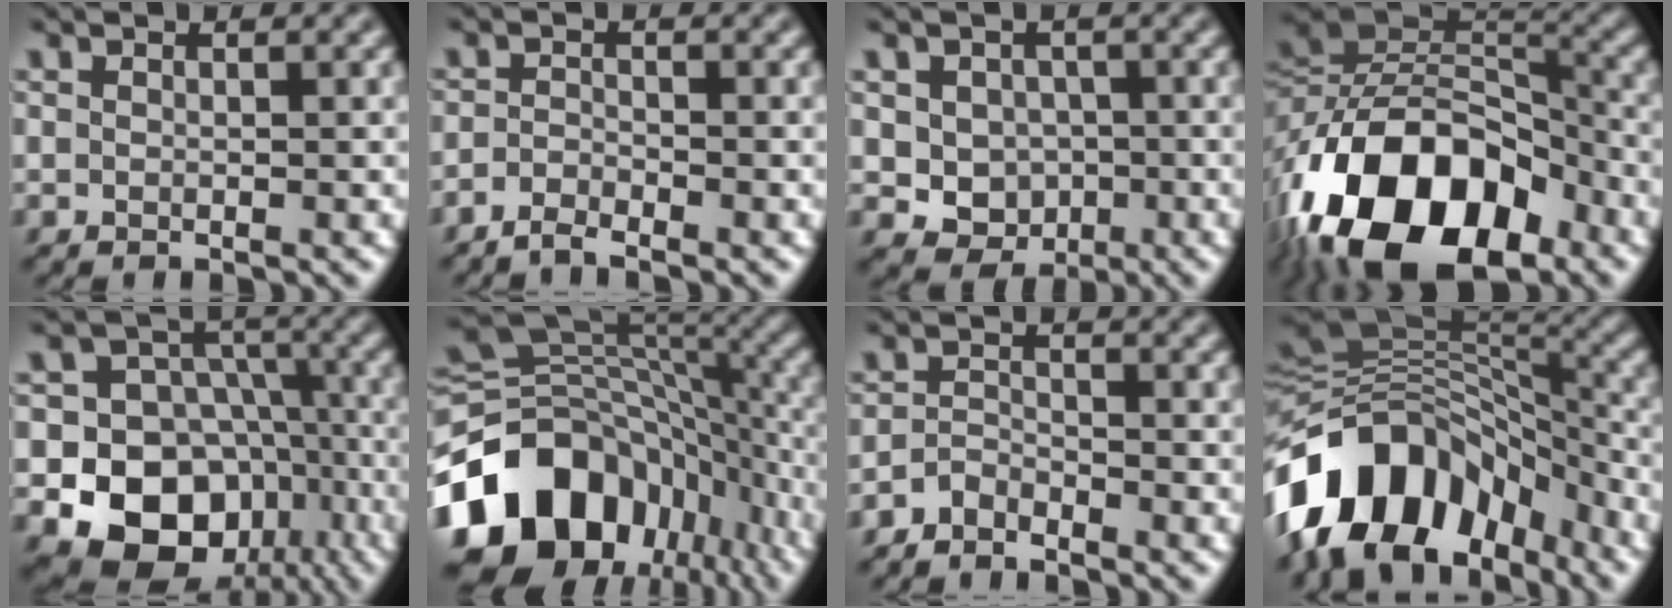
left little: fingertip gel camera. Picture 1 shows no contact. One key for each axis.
{"total": 1.8, "fx": -1.6, "fy": 0.2, "fz": 0.7, "tx": -0.017, "ty": 0.002, "tz": -0.038}
{"total": 4.3, "fx": -0.7, "fy": 3.9, "fz": 1.9, "tx": -0.020, "ty": -0.002, "tz": -0.023}
{"total": 16.6, "fx": -8.4, "fy": 9.7, "fz": 10.6, "tx": -0.198, "ty": 0.006, "tz": -0.159}
{"total": 14.6, "fx": -5.9, "fy": 12.1, "fz": 5.6, "tx": -0.091, "ty": -0.019, "tz": -0.109}
{"total": 16.2, "fx": -7.8, "fy": 11.3, "fz": 8.7, "tx": -0.181, "ty": -0.005, "tz": -0.137}
{"total": 1.8, "fx": -1.7, "fy": 0.5, "fz": 0.3, "tx": -0.007, "ty": 0.008, "tz": -0.039}
{"total": 13.4, "fx": -7.7, "fy": 8.4, "fz": 7.0, "tx": -0.129, "ty": 0.025, "tz": -0.146}